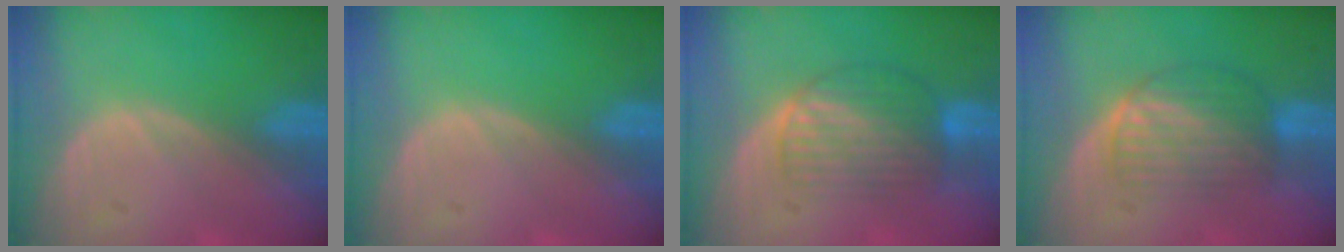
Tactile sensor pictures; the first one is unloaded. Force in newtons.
{"total": 0.0}
{"total": 6.8, "press": 6.5, "slide": 2.1}
{"total": 6.3, "press": 6.2, "slide": 1.5}